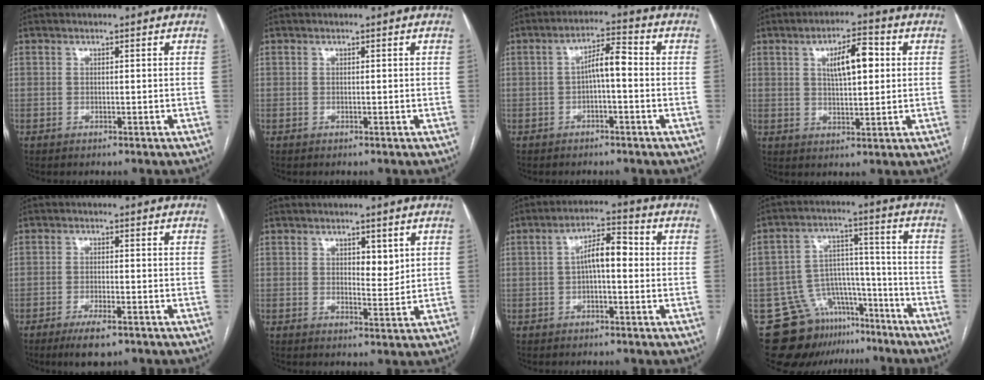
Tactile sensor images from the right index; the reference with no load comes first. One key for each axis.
{"total": 0.0}
{"total": 4.6, "fx": -0.4, "fy": 1.1, "fz": 4.5, "tx": -0.074, "ty": 0.020, "tz": -0.007}
{"total": 7.2, "fx": 2.0, "fy": 2.1, "fz": 6.6, "tx": -0.109, "ty": 0.012, "tz": 0.036}
{"total": 5.0, "fx": -3.3, "fy": 1.1, "fz": 3.5, "tx": -0.068, "ty": -0.010, "tz": -0.053}
{"total": 3.2, "fx": 1.4, "fy": 1.5, "fz": 2.5, "tx": -0.033, "ty": -0.009, "tz": 0.021}
{"total": 5.9, "fx": 0.0, "fy": 2.0, "fz": 5.5, "tx": -0.097, "ty": 0.026, "tz": -0.003}
{"total": 13.6, "fx": -10.4, "fy": 8.4, "fz": 2.8, "tx": -0.039, "ty": 0.070, "tz": -0.155}